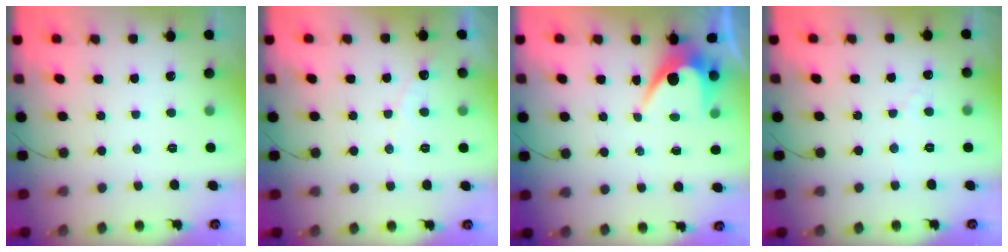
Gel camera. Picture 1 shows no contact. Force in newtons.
{"total": 3.7, "press": 3.6, "slide": 0.2}
{"total": 5.8, "press": 5.7, "slide": 0.5}
{"total": 1.9, "press": 1.9, "slide": 0.1}